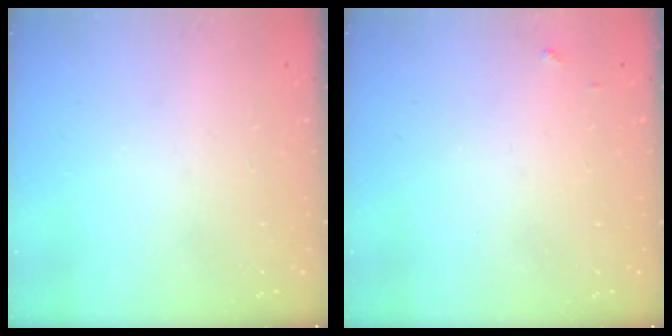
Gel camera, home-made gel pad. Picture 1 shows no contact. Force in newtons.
{"total": 3.5, "press": 3.5, "slide": 0.2}